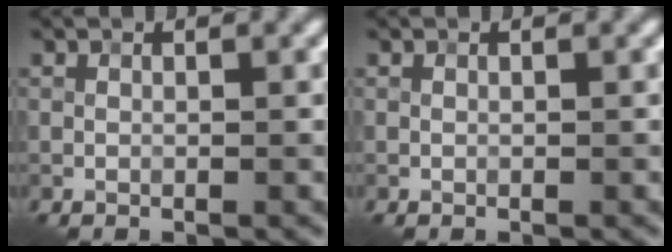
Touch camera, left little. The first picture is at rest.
{"total": 0.0}